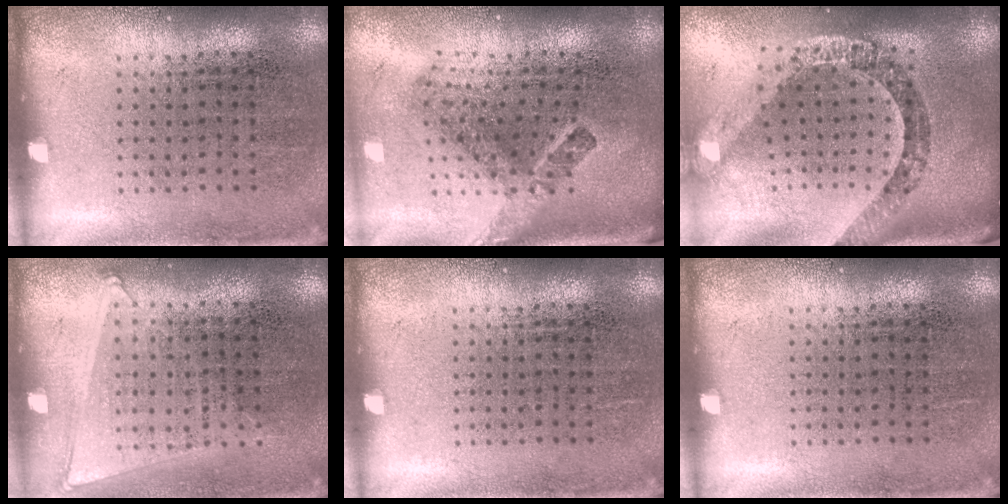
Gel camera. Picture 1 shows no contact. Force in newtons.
{"total": 2.7, "press": 1.7, "slide": 2.1}
{"total": 2.5, "press": 2.0, "slide": 1.5}
{"total": 1.1, "press": 1.0, "slide": 0.5}
{"total": 0.0}
{"total": 0.0}